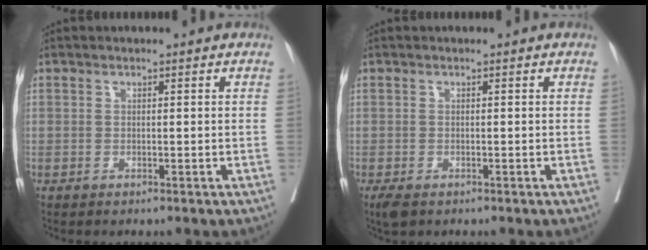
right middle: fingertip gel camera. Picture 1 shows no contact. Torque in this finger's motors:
{"motor_torque": [0.14, -0.26, 0.00, 0.01]}